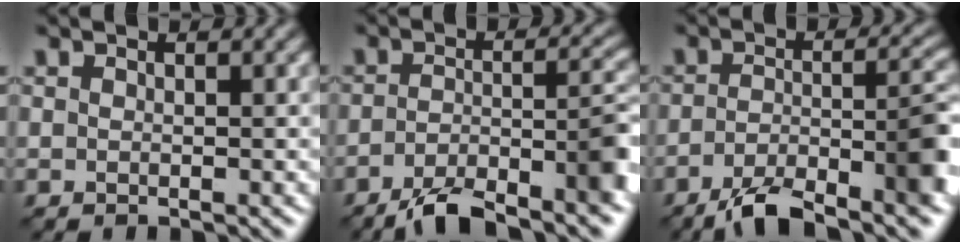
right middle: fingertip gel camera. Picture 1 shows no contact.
{"total": 7.9, "force": [-5.1, 2.0, 5.7], "torque": [-0.082, 0.004, -0.090]}
{"total": 8.6, "force": [-5.0, 2.4, 6.5], "torque": [-0.103, 0.003, -0.088]}